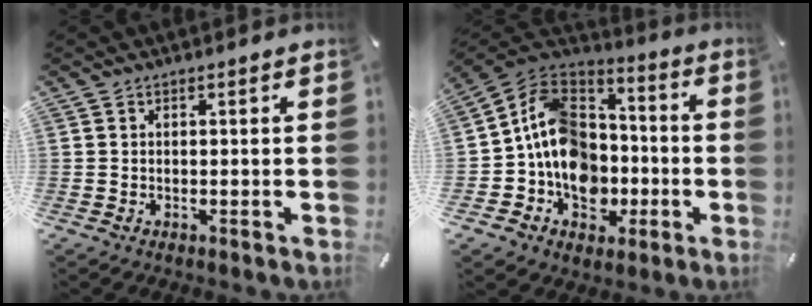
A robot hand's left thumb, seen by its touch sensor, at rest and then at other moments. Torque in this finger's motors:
{"motor_torque": [0.65, 1.74, 1.44, 1.34, 0.23]}